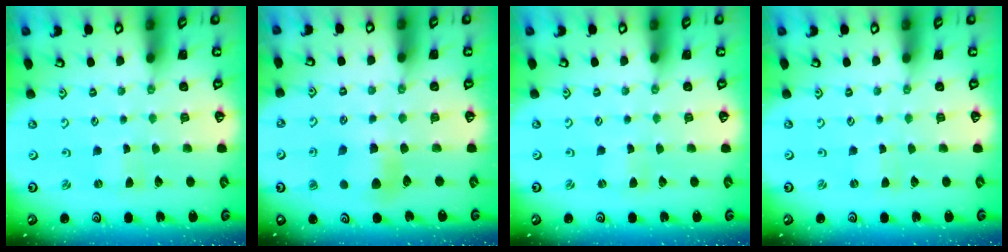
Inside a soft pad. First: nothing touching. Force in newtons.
{"total": 6.0, "press": 5.9, "slide": 0.5}
{"total": 1.1, "press": 1.1, "slide": 0.2}
{"total": 0.0}